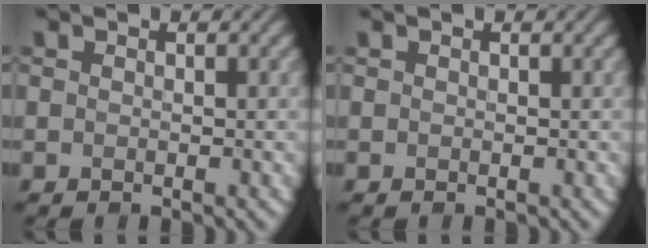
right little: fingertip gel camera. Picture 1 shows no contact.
{"total": 0.0}